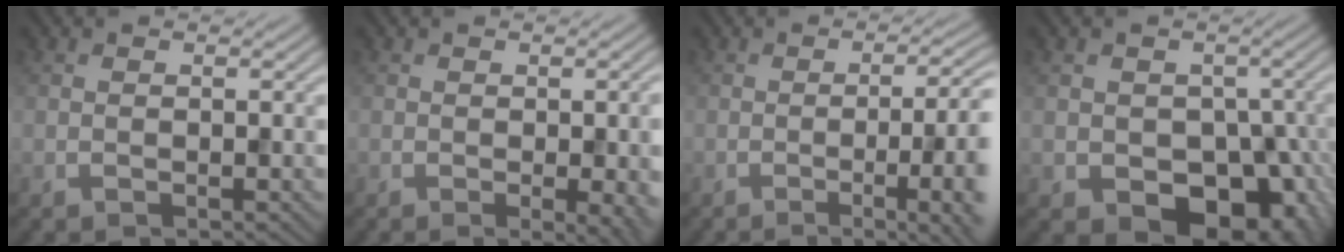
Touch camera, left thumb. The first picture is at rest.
{"total": 5.7, "force": [-1.1, 1.6, 5.4], "torque": [-0.063, -0.008, -0.010]}
{"total": 10.2, "force": [-2.1, 3.3, 9.4], "torque": [-0.099, 0.001, -0.032]}
{"total": 8.8, "force": [-2.9, 6.6, 5.0], "torque": [-0.067, -0.034, -0.035]}